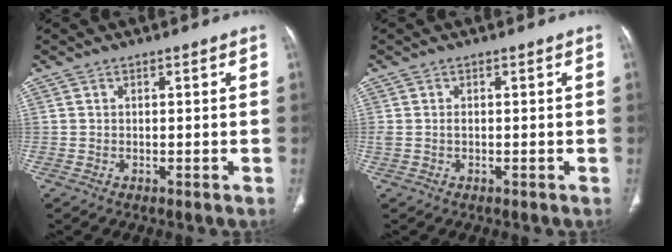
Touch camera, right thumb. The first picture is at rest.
{"total": 1.5, "force": [0.0, 0.9, 1.2], "torque": [-0.026, 0.003, 0.001]}